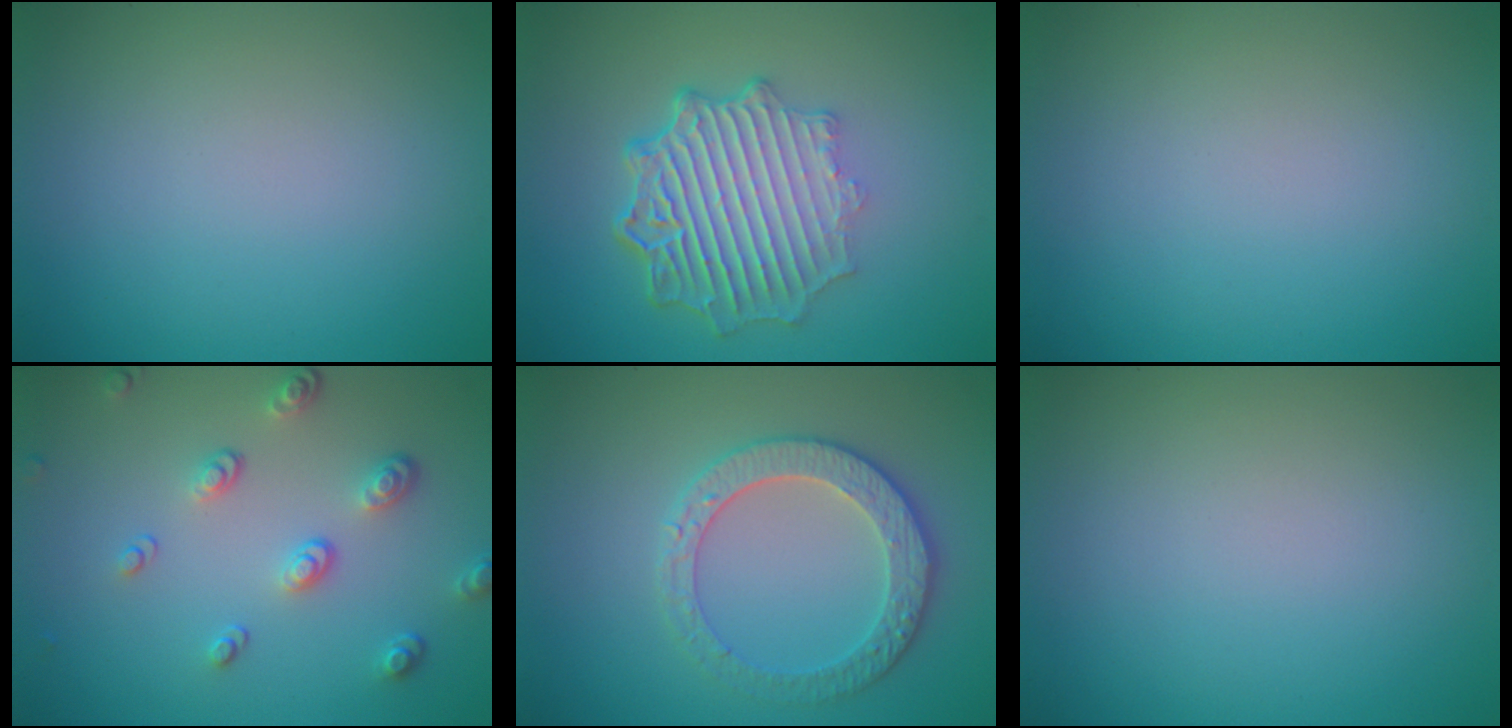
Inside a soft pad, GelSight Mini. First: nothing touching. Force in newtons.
{"total": 7.4, "press": 5.3, "slide": 5.2}
{"total": 0.0}
{"total": 3.4, "press": 2.6, "slide": 2.2}
{"total": 3.8, "press": 3.7, "slide": 0.7}
{"total": 0.0}